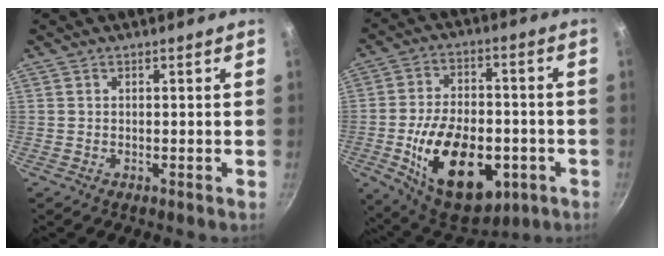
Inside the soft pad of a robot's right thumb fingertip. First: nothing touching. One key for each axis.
{"total": 22.2, "fx": -6.1, "fy": 13.1, "fz": 16.8, "tx": -0.248, "ty": 0.019, "tz": -0.083}